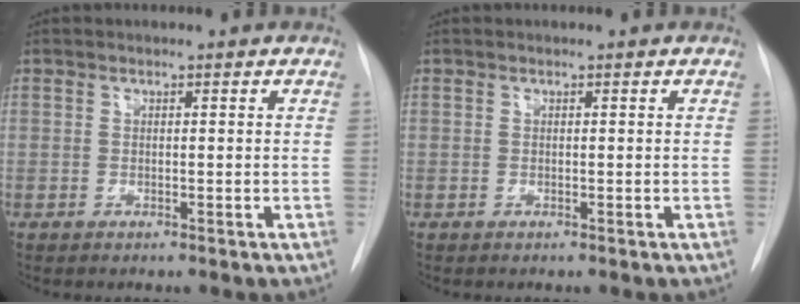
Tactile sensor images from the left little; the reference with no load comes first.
{"total": 0.0}